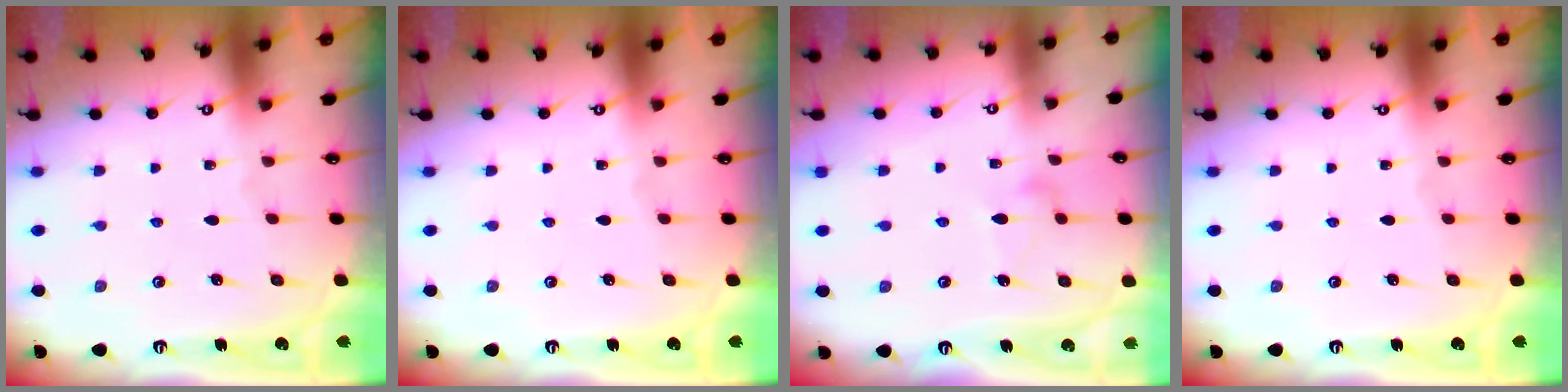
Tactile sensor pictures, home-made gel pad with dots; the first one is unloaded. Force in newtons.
{"total": 0.0}
{"total": 6.6, "press": 6.5, "slide": 0.4}
{"total": 0.0}